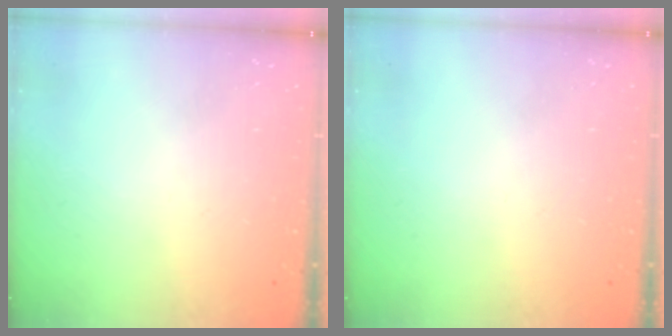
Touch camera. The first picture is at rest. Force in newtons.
{"total": 0.0}